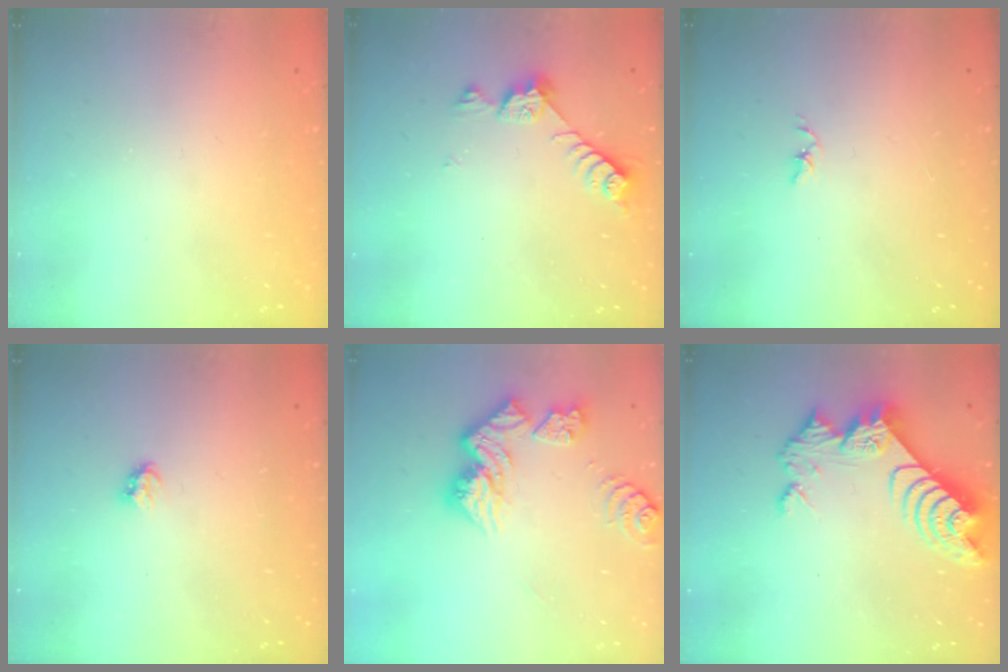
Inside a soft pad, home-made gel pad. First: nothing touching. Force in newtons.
{"total": 7.3, "press": 7.3, "slide": 0.6}
{"total": 1.8, "press": 1.7, "slide": 0.3}
{"total": 2.8, "press": 2.8, "slide": 0.5}
{"total": 13.1, "press": 13.0, "slide": 1.4}
{"total": 10.0, "press": 10.0, "slide": 0.9}